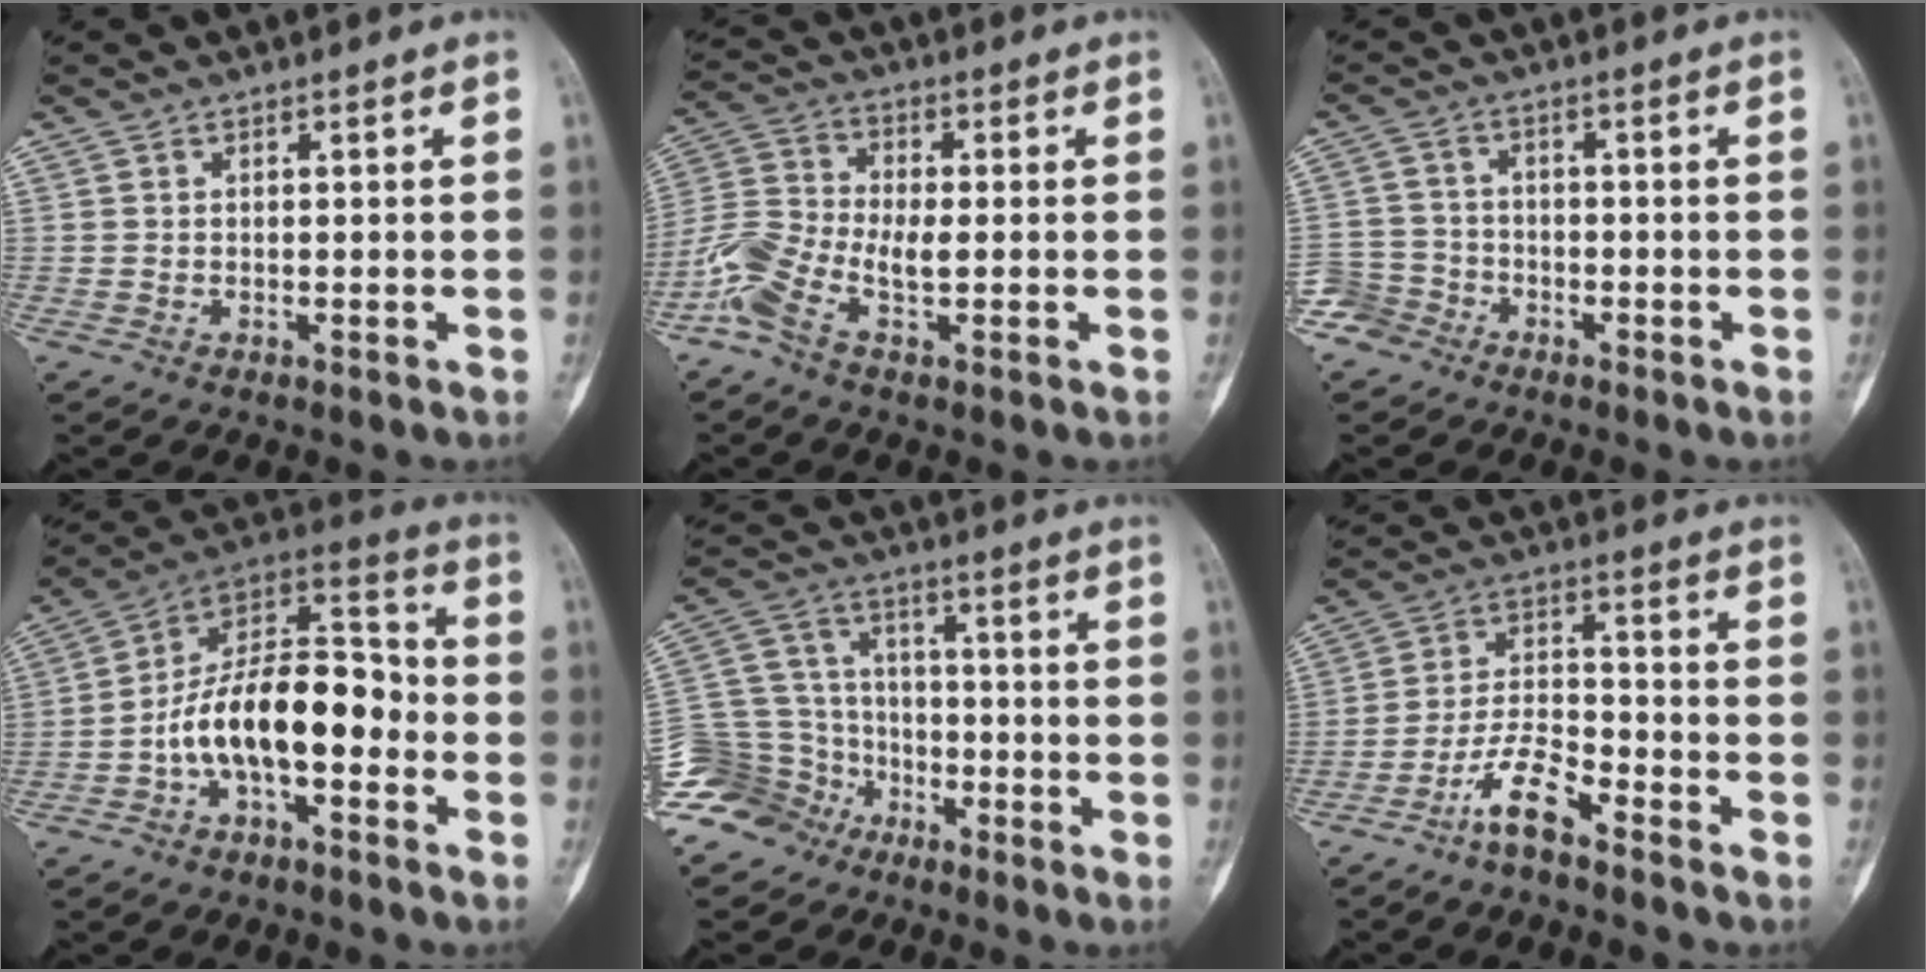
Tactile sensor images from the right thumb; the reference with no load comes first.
{"total": 8.6, "force": [-3.0, 3.6, 7.2], "torque": [-0.163, 0.026, -0.070]}
{"total": 5.1, "force": [-3.5, 3.7, -0.2], "torque": [0.033, 0.025, -0.078]}
{"total": 16.8, "force": [-4.2, 8.2, 14.1], "torque": [-0.222, 0.066, -0.080]}
{"total": 12.6, "force": [-8.2, 9.3, 1.8], "torque": [-0.018, 0.073, -0.156]}
{"total": 7.6, "force": [-5.6, 2.0, 4.7], "torque": [-0.094, 0.043, -0.113]}